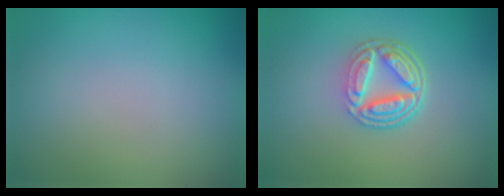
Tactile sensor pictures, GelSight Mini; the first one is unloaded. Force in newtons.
{"total": 5.2, "press": 3.8, "slide": 3.6}